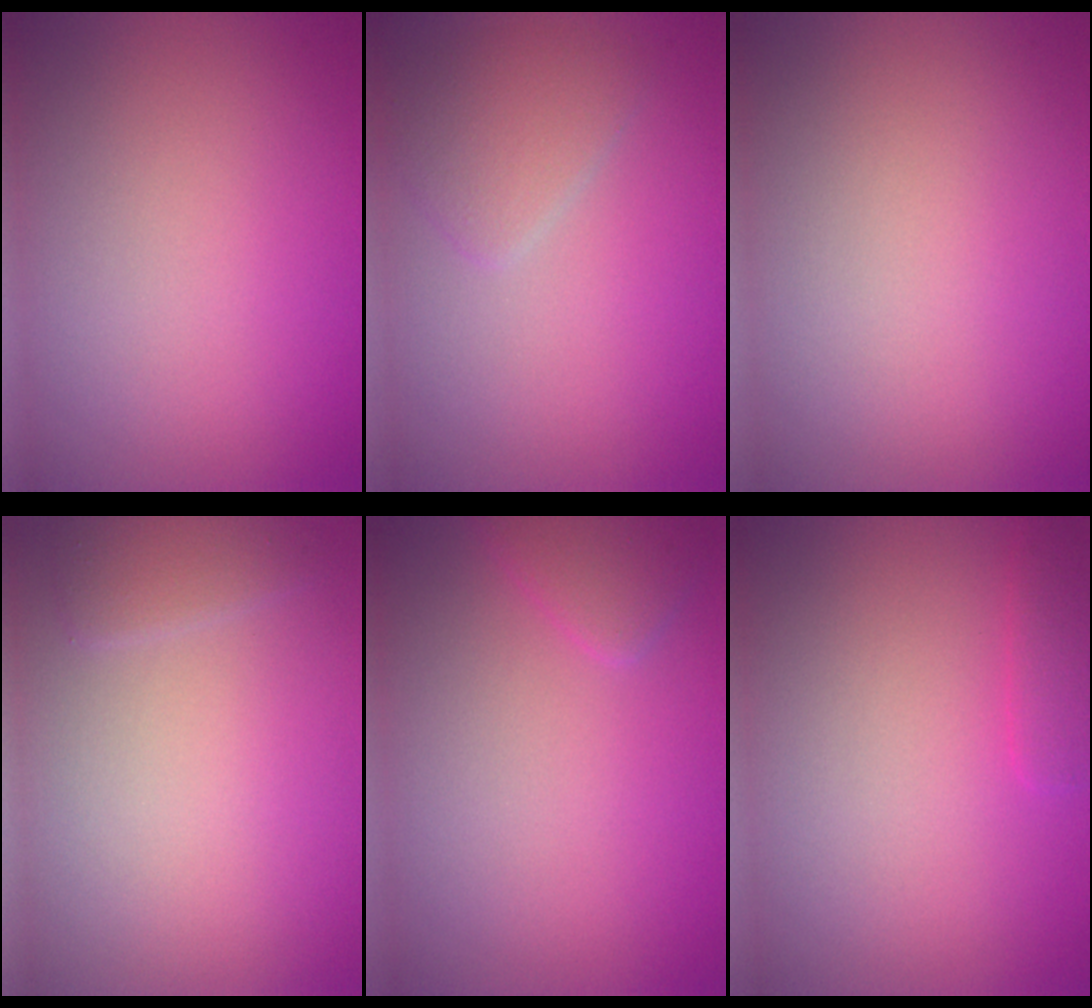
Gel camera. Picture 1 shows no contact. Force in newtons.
{"total": 2.4, "press": 2.4, "slide": 0.1}
{"total": 0.0}
{"total": 1.5, "press": 1.4, "slide": 0.1}
{"total": 1.7, "press": 1.7, "slide": 0.2}
{"total": 1.4, "press": 1.4, "slide": 0.2}